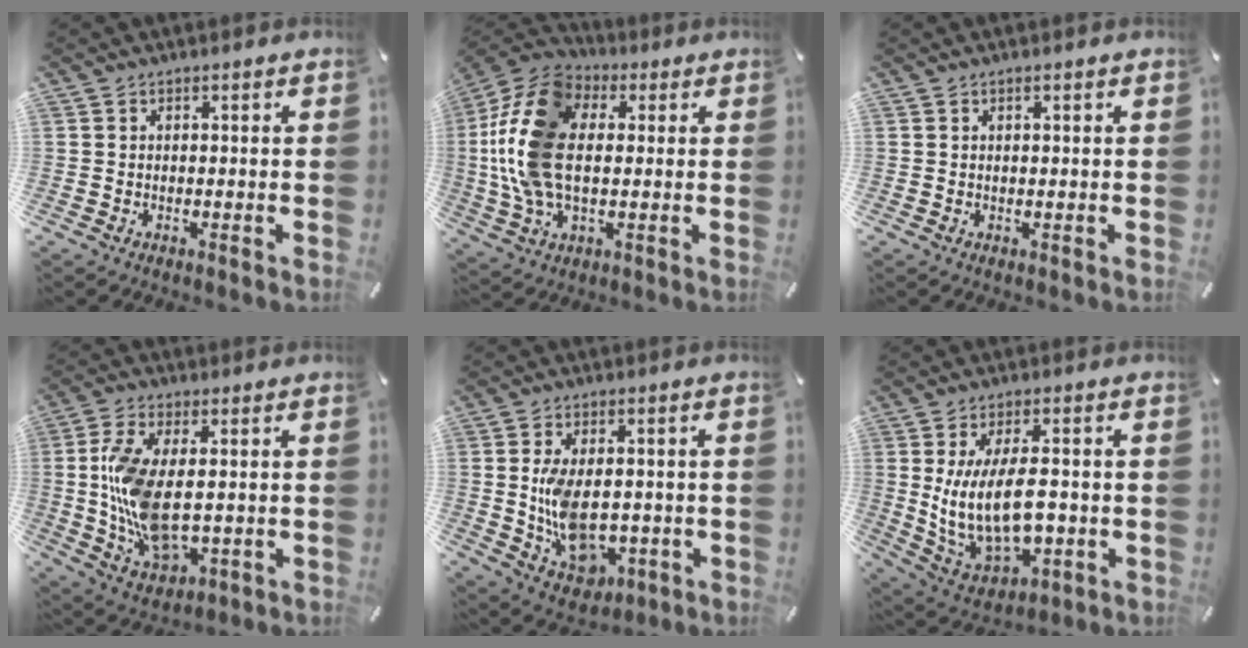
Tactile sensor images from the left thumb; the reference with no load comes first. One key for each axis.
{"total": 17.0, "fx": 1.4, "fy": 11.1, "fz": 12.8, "tx": -0.297, "ty": 0.007, "tz": 0.024}
{"total": 0.5, "fx": 0.2, "fy": 0.0, "fz": 0.5, "tx": -0.008, "ty": -0.001, "tz": 0.004}
{"total": 13.0, "fx": 0.2, "fy": 6.6, "fz": 11.2, "tx": -0.254, "ty": -0.011, "tz": 0.005}
{"total": 11.4, "fx": -0.7, "fy": 7.4, "fz": 8.6, "tx": -0.164, "ty": -0.001, "tz": -0.010}
{"total": 15.1, "fx": 0.6, "fy": 7.9, "fz": 12.8, "tx": -0.257, "ty": -0.011, "tz": 0.011}